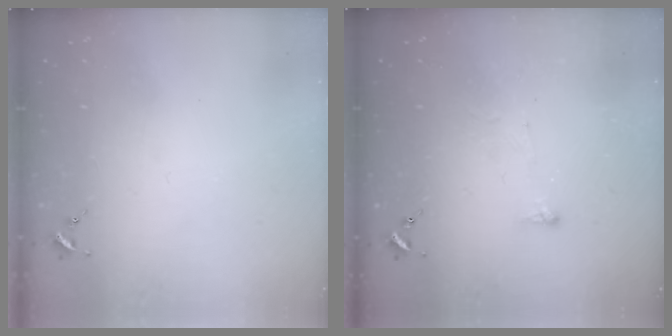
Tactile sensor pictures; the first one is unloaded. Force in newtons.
{"total": 2.9, "press": 2.9, "slide": 0.4}